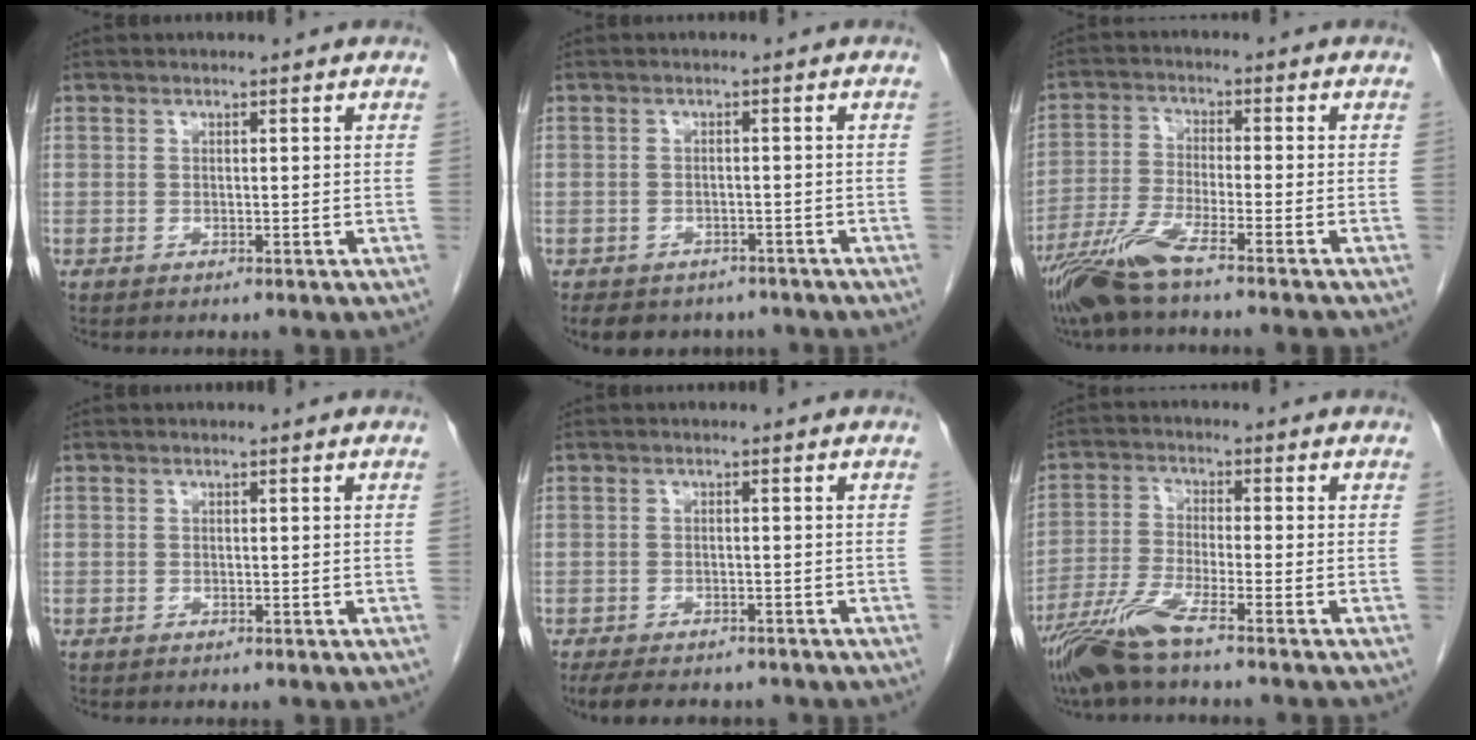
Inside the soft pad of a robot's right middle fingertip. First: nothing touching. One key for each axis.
{"total": 8.4, "fx": -6.6, "fy": 4.7, "fz": 2.2, "tx": -0.030, "ty": 0.003, "tz": -0.078}
{"total": 9.6, "fx": -7.4, "fy": -0.4, "fz": 6.2, "tx": -0.118, "ty": -0.030, "tz": -0.137}
{"total": 0.0}
{"total": 9.7, "fx": -8.1, "fy": 3.5, "fz": 4.0, "tx": -0.069, "ty": -0.003, "tz": -0.107}
{"total": 8.2, "fx": -6.2, "fy": -0.6, "fz": 5.3, "tx": -0.109, "ty": -0.028, "tz": -0.124}